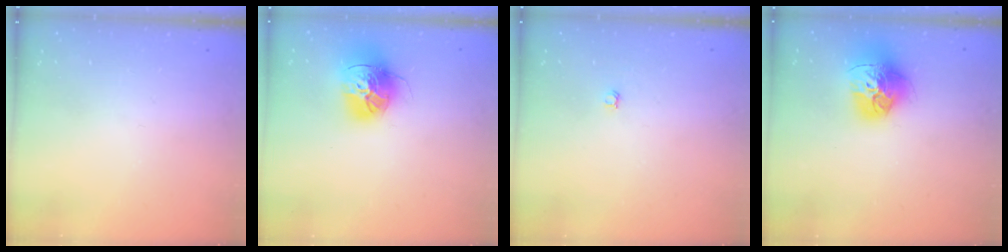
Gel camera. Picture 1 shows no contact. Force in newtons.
{"total": 16.8, "press": 16.7, "slide": 1.5}
{"total": 3.0, "press": 3.0, "slide": 0.4}
{"total": 16.9, "press": 16.8, "slide": 1.7}